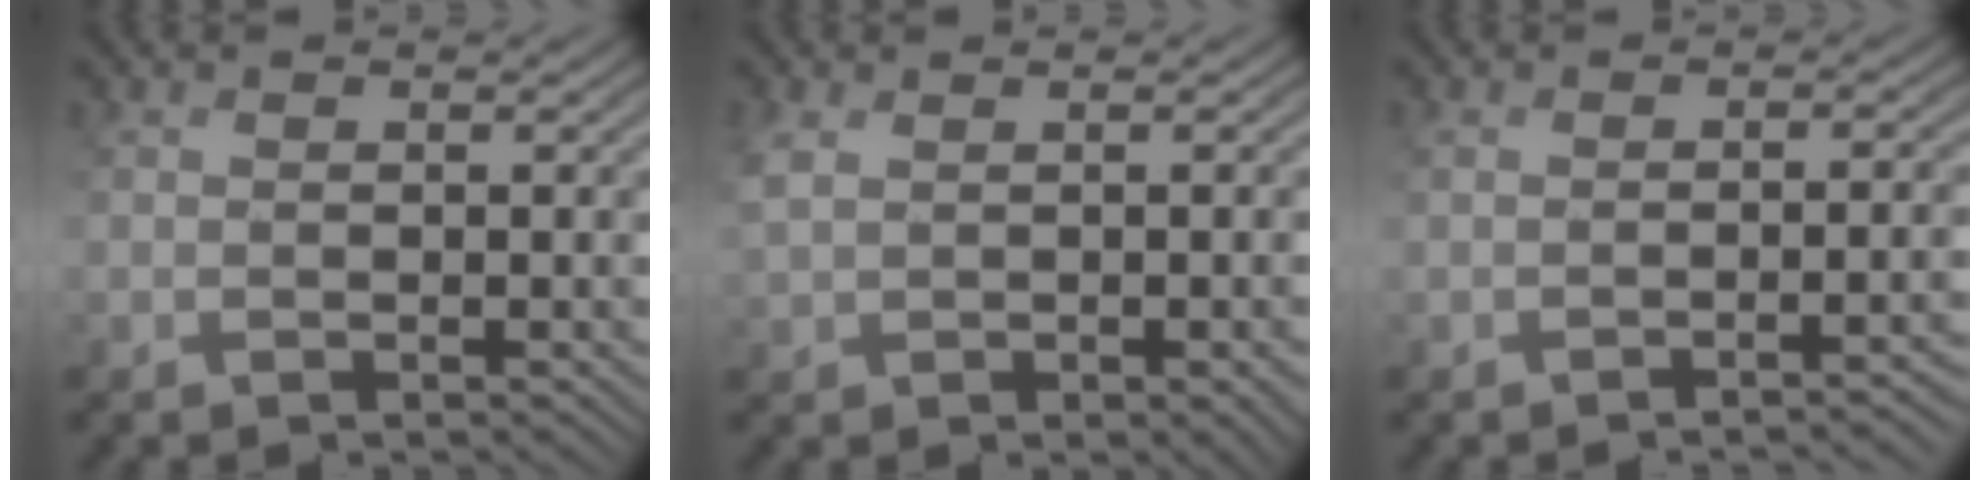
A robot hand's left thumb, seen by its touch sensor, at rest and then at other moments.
{"total": 5.1, "force": [-0.3, 2.3, 4.5], "torque": [-0.076, -0.005, 0.013]}
{"total": 2.5, "force": [-1.6, 0.2, 1.9], "torque": [-0.007, 0.014, -0.026]}